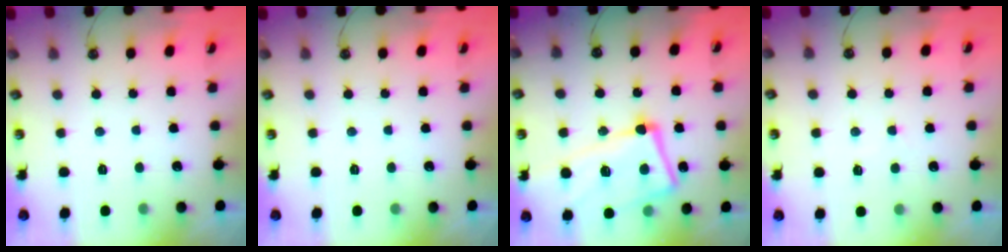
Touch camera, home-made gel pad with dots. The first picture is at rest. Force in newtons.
{"total": 0.0}
{"total": 14.3, "press": 13.9, "slide": 3.1}
{"total": 3.1, "press": 3.1, "slide": 0.2}